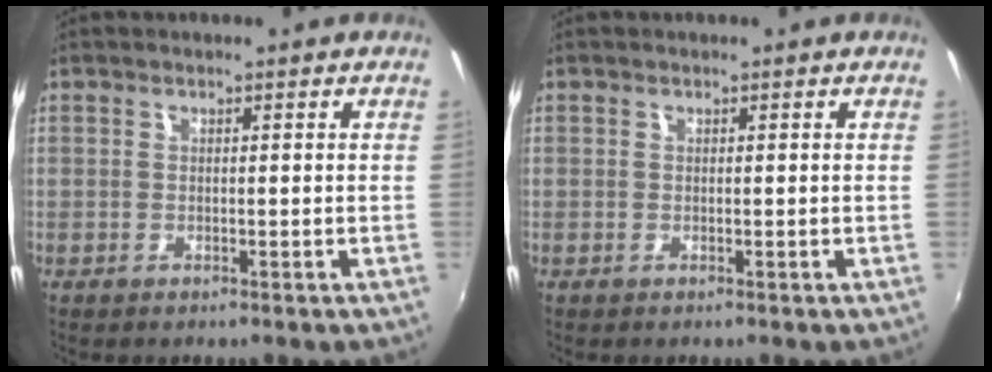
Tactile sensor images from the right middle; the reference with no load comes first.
{"total": 0.0}